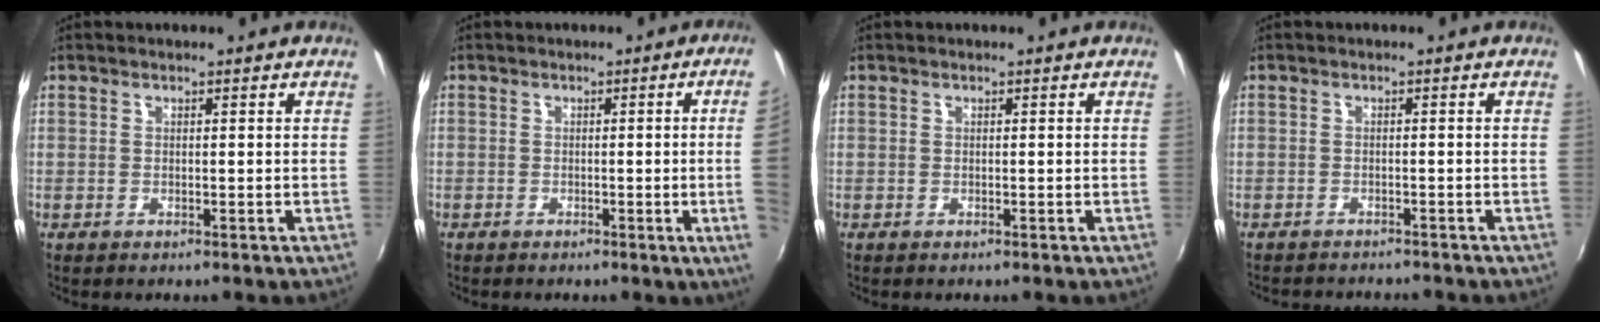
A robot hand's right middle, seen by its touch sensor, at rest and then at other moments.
{"total": 6.7, "force": [-0.2, -1.9, 6.4], "torque": [-0.083, -0.009, 0.000]}
{"total": 0.0}
{"total": 4.7, "force": [-4.4, 0.8, 1.4], "torque": [-0.039, -0.012, -0.064]}